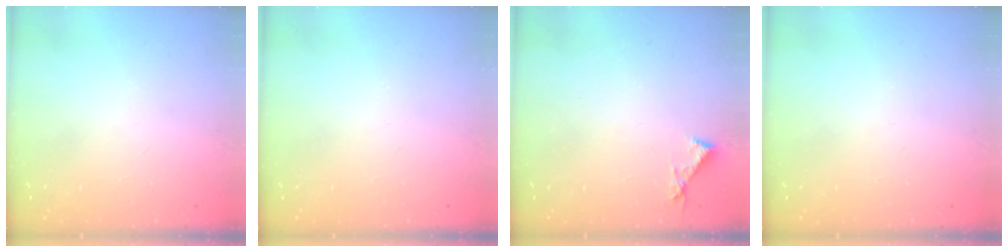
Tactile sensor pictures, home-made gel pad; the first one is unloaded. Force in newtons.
{"total": 0.0}
{"total": 4.2, "press": 4.2, "slide": 0.4}
{"total": 0.0}